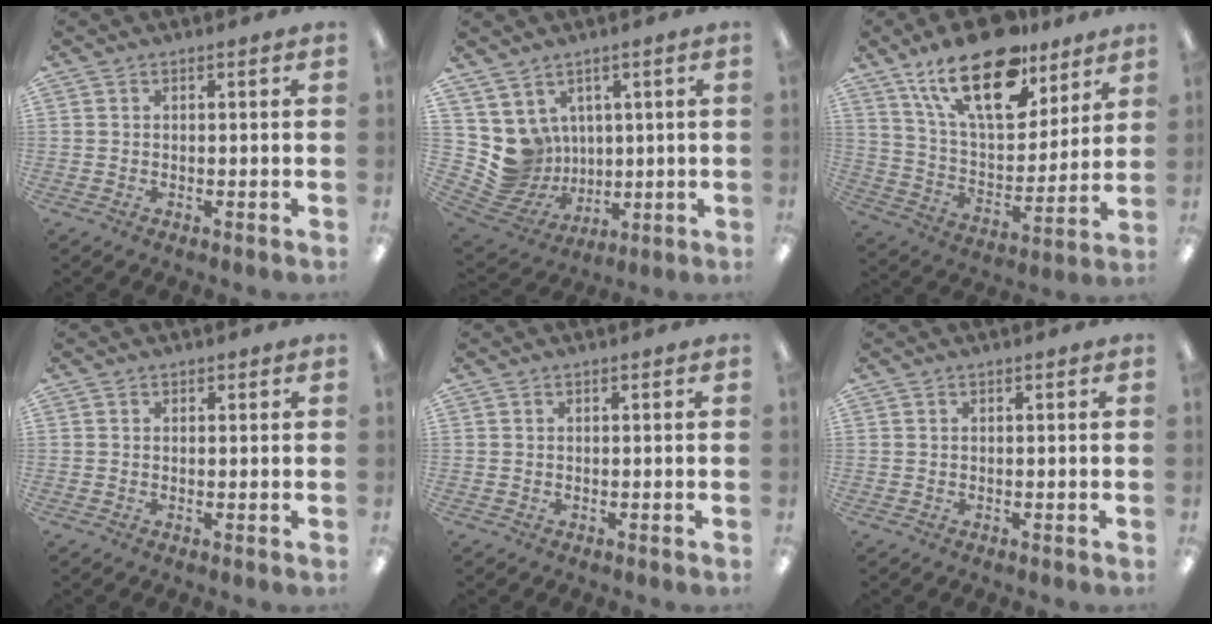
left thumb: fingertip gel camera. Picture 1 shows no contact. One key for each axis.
{"total": 9.1, "fx": 3.0, "fy": 8.5, "fz": 0.8, "tx": -0.062, "ty": -0.041, "tz": 0.069}
{"total": 23.4, "fx": 15.3, "fy": 10.5, "fz": 14.3, "tx": -0.250, "ty": -0.079, "tz": 0.265}
{"total": 0.8, "fx": 0.4, "fy": 0.7, "fz": 0.0, "tx": 0.007, "ty": 0.001, "tz": 0.006}
{"total": 0.0}
{"total": 0.0}